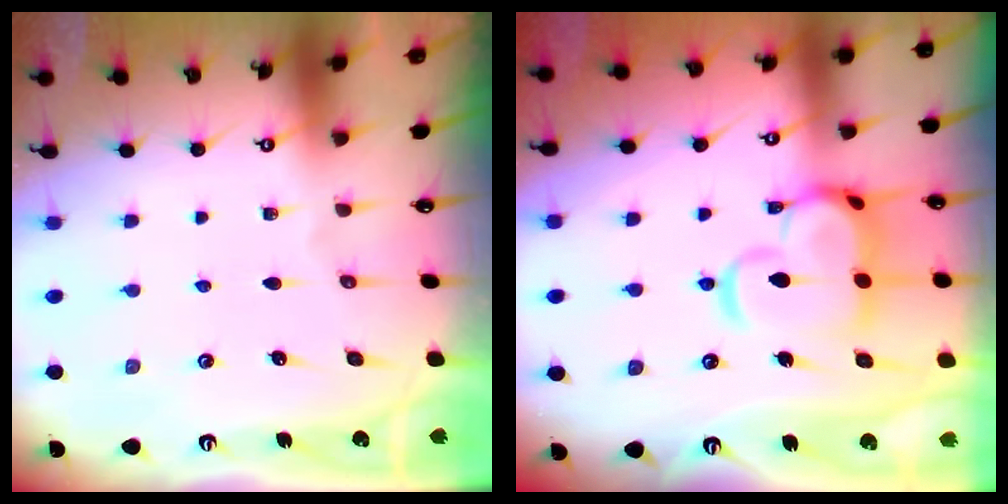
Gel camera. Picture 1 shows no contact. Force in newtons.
{"total": 8.6, "press": 8.5, "slide": 1.6}